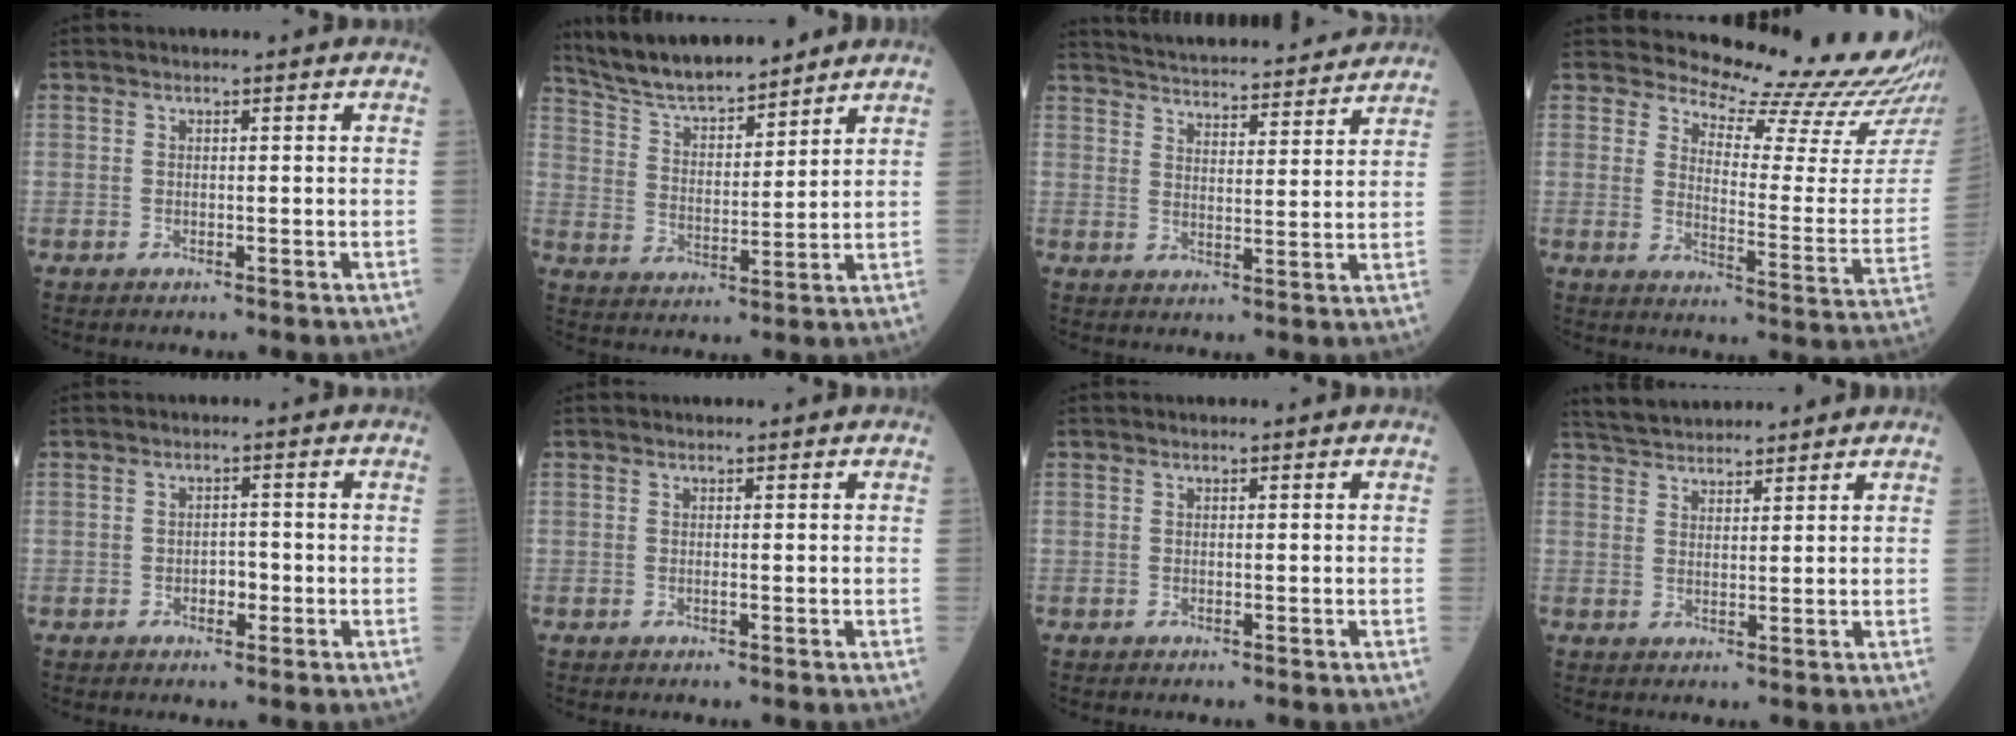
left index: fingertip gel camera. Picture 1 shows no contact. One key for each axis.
{"total": 12.7, "fx": 11.6, "fy": 2.0, "fz": 4.6, "tx": -0.086, "ty": 0.018, "tz": 0.211}
{"total": 19.6, "fx": 18.6, "fy": 2.3, "fz": 5.7, "tx": -0.089, "ty": 0.013, "tz": 0.256}
{"total": 17.6, "fx": 17.0, "fy": 0.3, "fz": 4.7, "tx": -0.070, "ty": -0.123, "tz": 0.194}
{"total": 1.9, "fx": -0.7, "fy": 1.2, "fz": 1.4, "tx": -0.017, "ty": 0.005, "tz": -0.010}
{"total": 0.0}
{"total": 0.0}
{"total": 7.4, "fx": 7.0, "fy": 1.4, "fz": 2.0, "tx": -0.038, "ty": 0.034, "tz": 0.118}